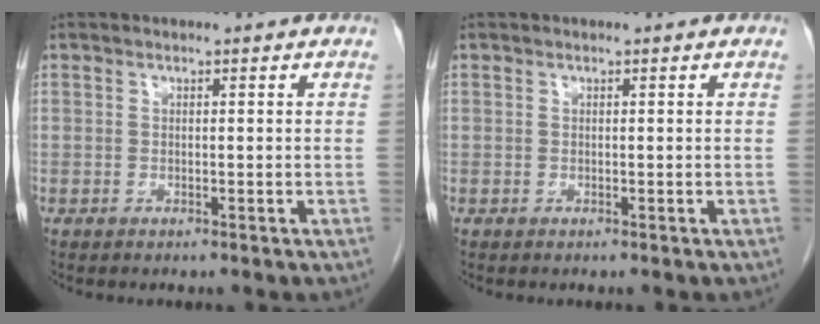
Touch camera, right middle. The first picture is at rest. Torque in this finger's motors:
{"motor_torque": [-0.08, 0.02, 0.00, -0.01]}